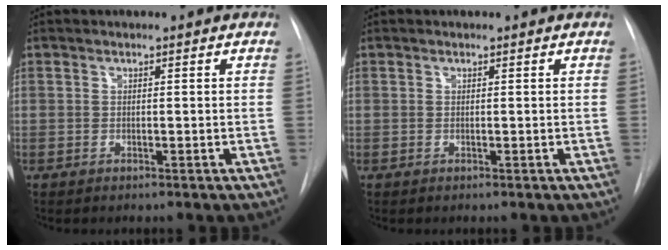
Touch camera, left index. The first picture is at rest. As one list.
[{"total": 0.0}]